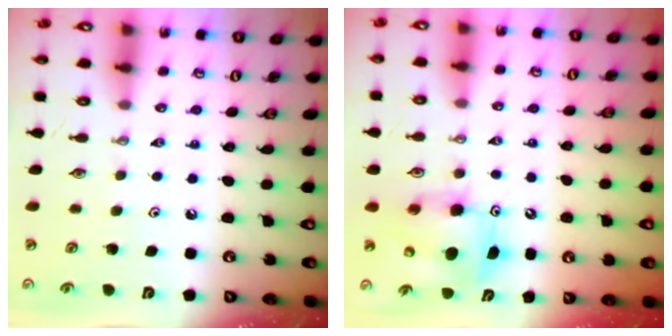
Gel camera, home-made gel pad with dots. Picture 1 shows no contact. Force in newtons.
{"total": 7.0, "press": 6.8, "slide": 1.6}